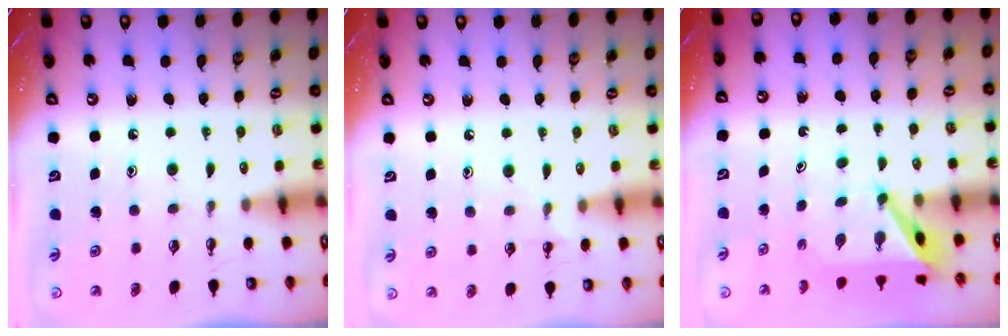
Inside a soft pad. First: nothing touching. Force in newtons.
{"total": 5.7, "press": 5.7, "slide": 0.8}
{"total": 5.1, "press": 5.1, "slide": 0.2}